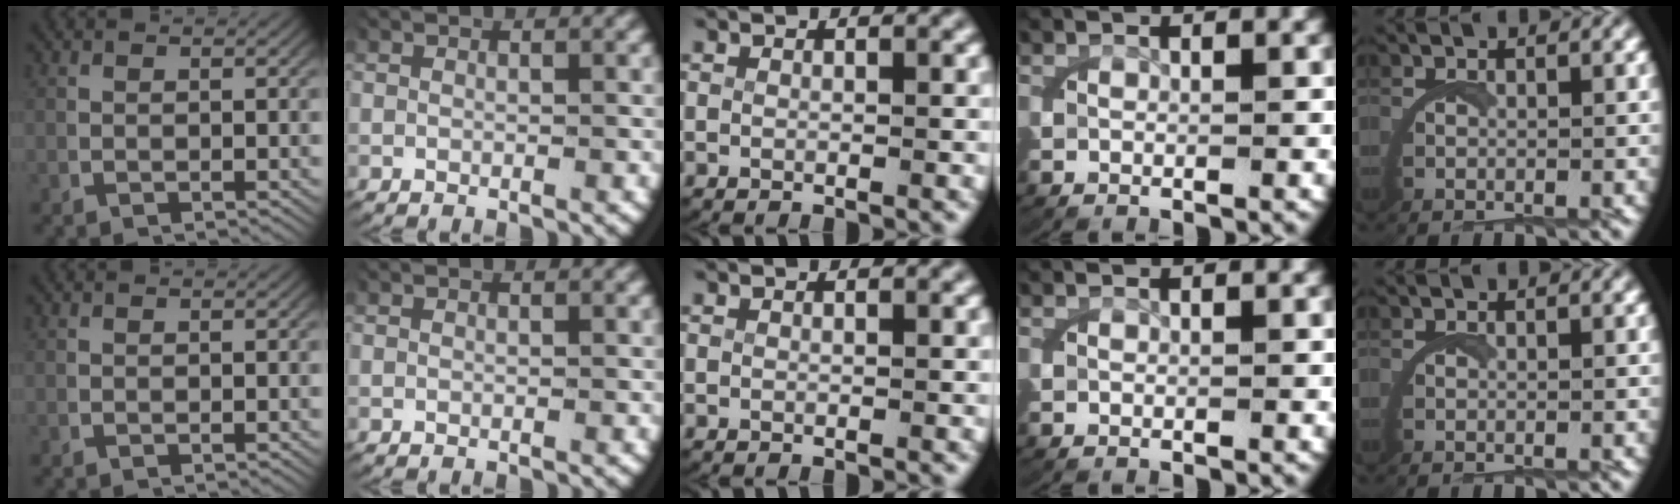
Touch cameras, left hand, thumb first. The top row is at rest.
{}